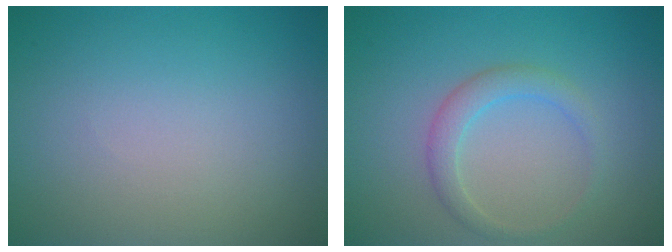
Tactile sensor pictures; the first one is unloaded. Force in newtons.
{"total": 2.2, "press": 2.2, "slide": 0.1}